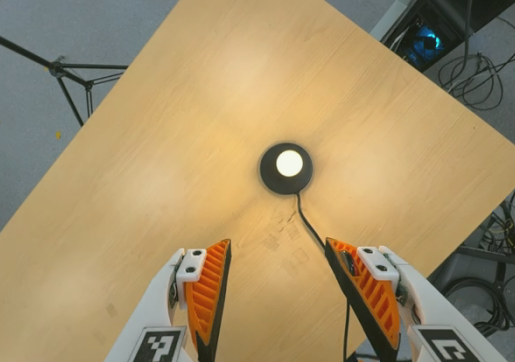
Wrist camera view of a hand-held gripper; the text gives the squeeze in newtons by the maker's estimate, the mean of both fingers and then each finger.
{"total": 0.0}